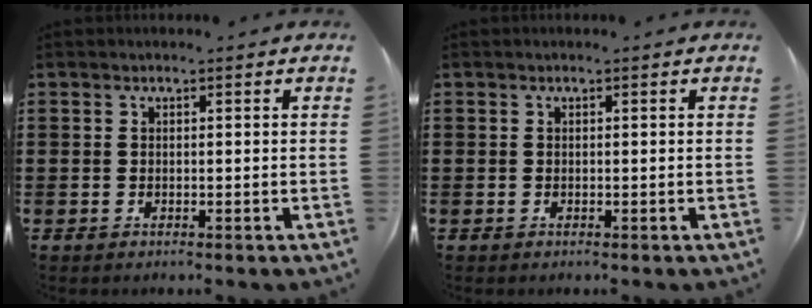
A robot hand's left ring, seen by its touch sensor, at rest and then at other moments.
{"total": 0.0}